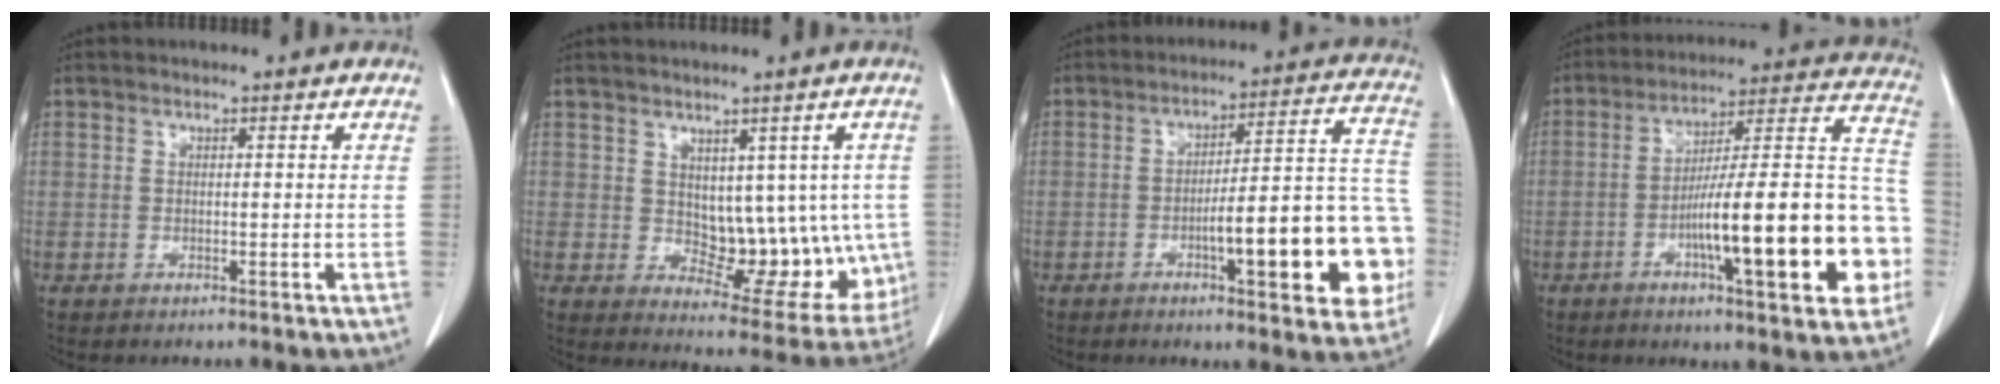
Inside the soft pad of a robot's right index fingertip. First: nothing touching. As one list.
[{"total": 12.0, "force": [0.8, 6.9, 9.8], "torque": [-0.101, 0.006, 0.034]}, {"total": 17.7, "force": [-5.0, 3.5, 16.6], "torque": [-0.165, 0.037, -0.060]}, {"total": 22.8, "force": [-6.4, 3.6, 21.6], "torque": [-0.259, 0.026, -0.088]}]